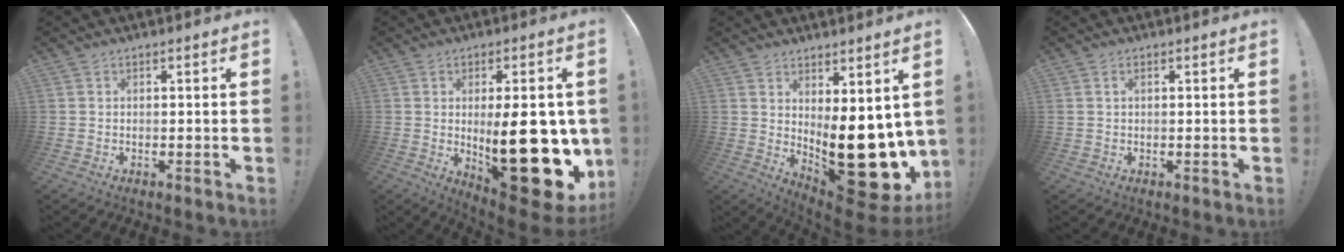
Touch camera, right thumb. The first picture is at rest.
{"total": 24.3, "force": [-1.2, 9.4, 22.4], "torque": [-0.306, -0.025, 0.001]}
{"total": 17.5, "force": [-2.4, 8.1, 15.3], "torque": [-0.189, -0.018, -0.017]}
{"total": 1.0, "force": [0.4, 0.5, 0.8], "torque": [-0.019, 0.004, 0.007]}